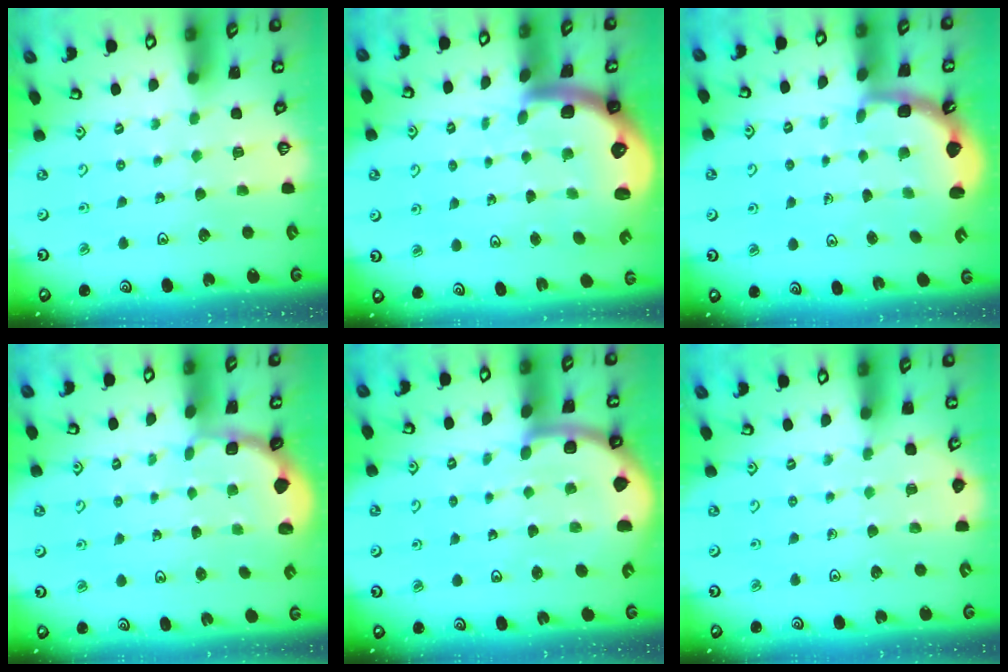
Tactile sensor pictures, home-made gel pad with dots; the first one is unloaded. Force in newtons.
{"total": 4.8, "press": 4.6, "slide": 1.6}
{"total": 4.1, "press": 3.6, "slide": 1.8}
{"total": 1.9, "press": 1.7, "slide": 0.8}
{"total": 5.6, "press": 5.6, "slide": 0.8}
{"total": 8.1, "press": 7.8, "slide": 2.3}